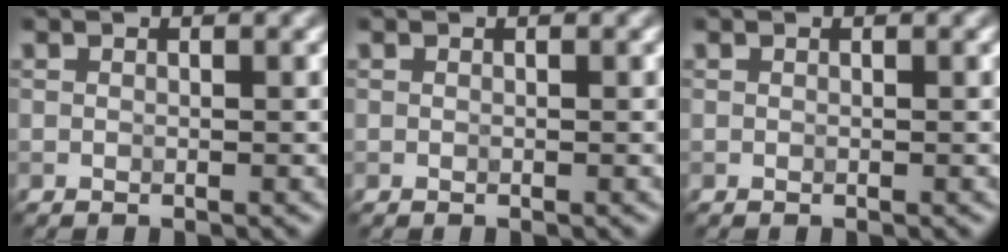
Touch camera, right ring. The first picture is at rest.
{"total": 0.0}
{"total": 0.0}